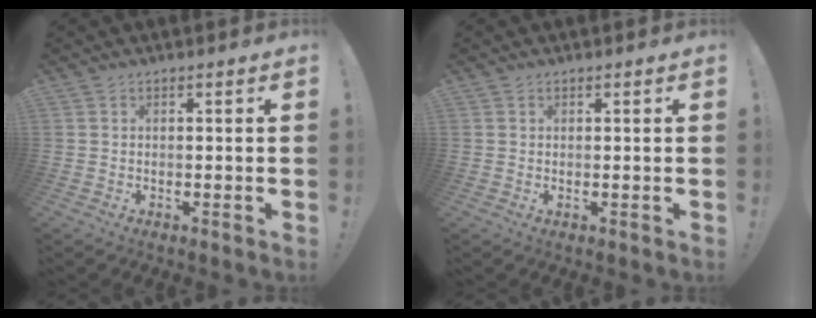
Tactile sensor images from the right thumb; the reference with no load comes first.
{"total": 0.0}